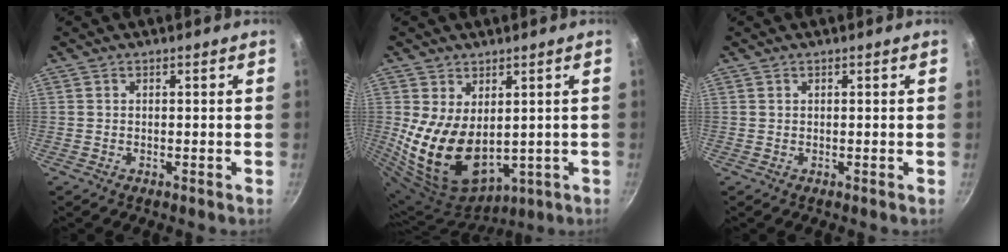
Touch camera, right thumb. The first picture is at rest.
{"total": 15.1, "force": [0.8, 9.6, 11.6], "torque": [-0.207, -0.033, 0.044]}
{"total": 0.0}